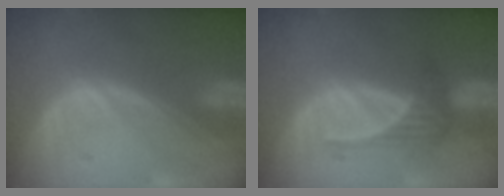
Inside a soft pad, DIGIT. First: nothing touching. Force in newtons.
{"total": 3.2, "press": 3.1, "slide": 0.9}